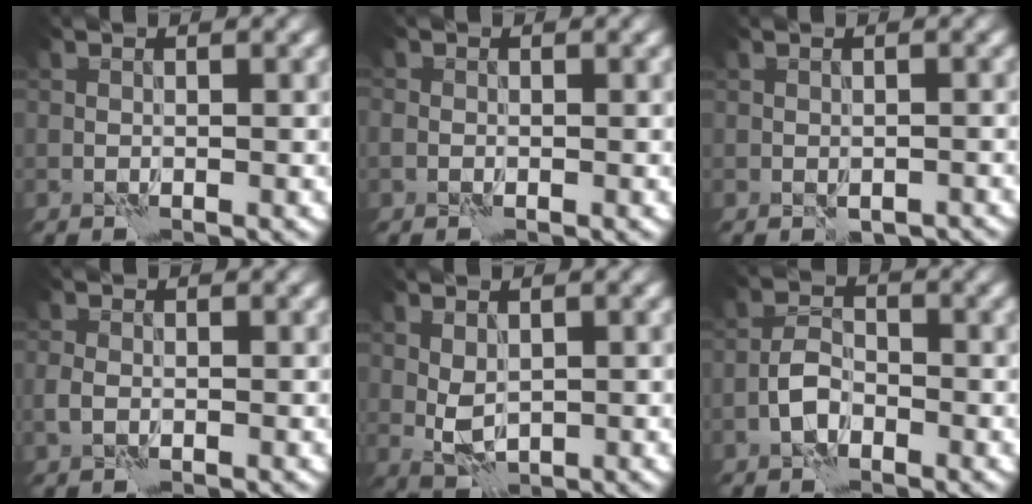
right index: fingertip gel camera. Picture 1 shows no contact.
{"total": 0.9, "force": [-0.4, 0.7, 0.4], "torque": [-0.006, 0.000, -0.010]}
{"total": 1.9, "force": [-1.3, 1.0, 0.9], "torque": [-0.014, -0.005, -0.016]}
{"total": 1.5, "force": [-0.5, 1.0, 1.0], "torque": [-0.024, 0.001, -0.015]}
{"total": 2.6, "force": [0.2, 1.7, 2.0], "torque": [-0.042, -0.003, 0.010]}
{"total": 2.5, "force": [-1.3, 1.4, 1.5], "torque": [-0.028, 0.010, -0.032]}